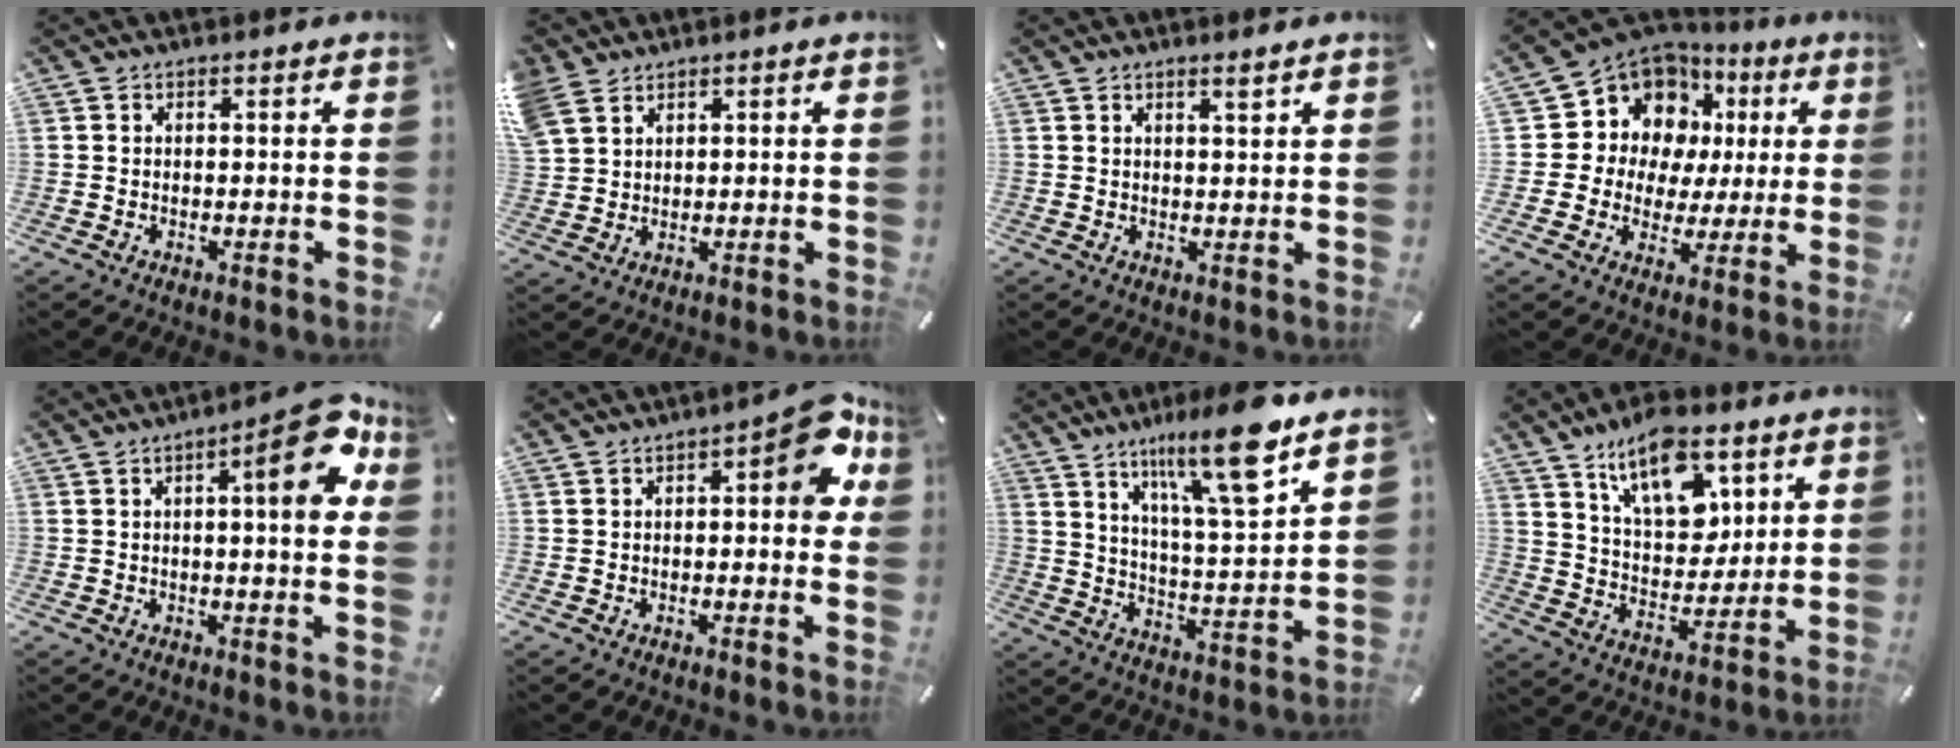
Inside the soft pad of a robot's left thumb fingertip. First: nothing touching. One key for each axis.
{"total": 5.6, "fx": 3.6, "fy": 3.9, "fz": 1.9, "tx": -0.062, "ty": -0.007, "tz": 0.068}
{"total": 2.2, "fx": 1.8, "fy": 0.1, "fz": 1.3, "tx": -0.027, "ty": -0.005, "tz": 0.031}
{"total": 11.9, "fx": 6.2, "fy": 9.7, "fz": 2.8, "tx": -0.067, "ty": -0.054, "tz": 0.122}
{"total": 13.3, "fx": 4.4, "fy": 3.4, "fz": 12.1, "tx": -0.143, "ty": -0.030, "tz": 0.057}
{"total": 10.8, "fx": 2.8, "fy": 4.6, "fz": 9.4, "tx": -0.099, "ty": -0.023, "tz": 0.043}
{"total": 16.7, "fx": 11.6, "fy": 3.1, "fz": 11.6, "tx": -0.202, "ty": -0.059, "tz": 0.184}
{"total": 15.9, "fx": 9.4, "fy": 9.1, "fz": 9.1, "tx": -0.141, "ty": -0.042, "tz": 0.167}